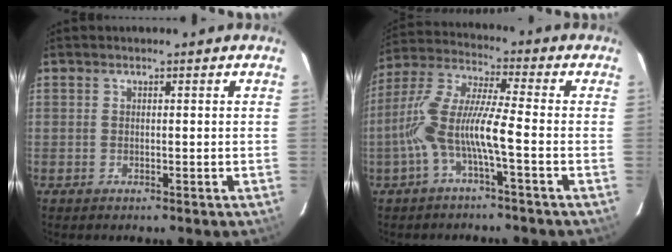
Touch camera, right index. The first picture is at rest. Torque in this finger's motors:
{"motor_torque": [0.82, -0.55, 0.93, 0.21]}